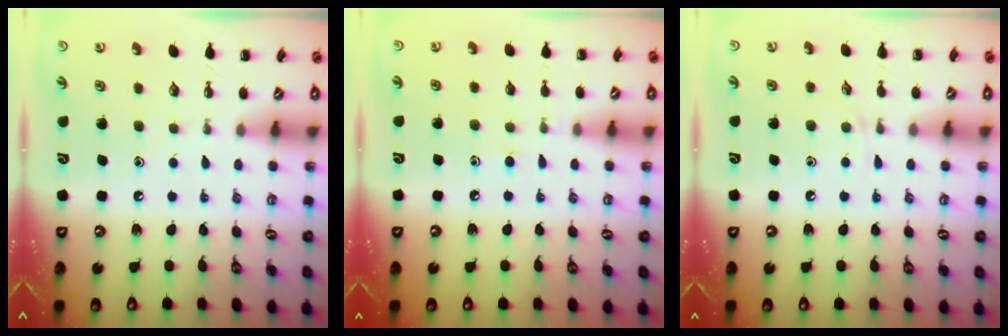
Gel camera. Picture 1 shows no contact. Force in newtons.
{"total": 6.6, "press": 6.2, "slide": 2.2}
{"total": 2.5, "press": 2.3, "slide": 0.9}